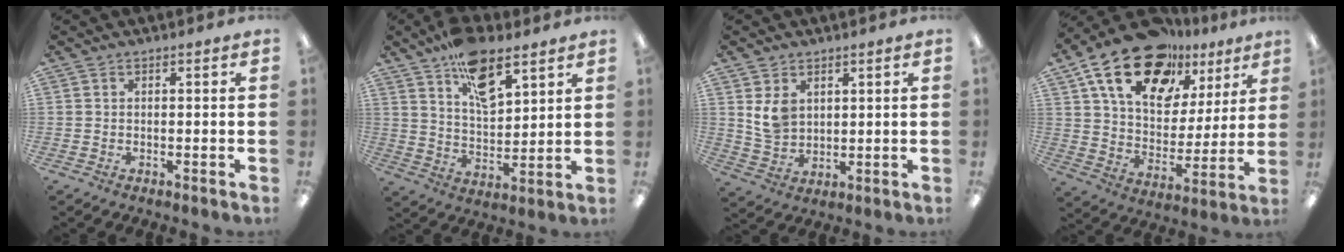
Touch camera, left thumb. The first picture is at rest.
{"total": 13.5, "force": [8.6, 6.2, 8.3], "torque": [-0.130, -0.039, 0.153]}
{"total": 6.6, "force": [3.1, 4.9, 3.1], "torque": [-0.064, -0.006, 0.059]}
{"total": 20.7, "force": [13.3, 11.5, 11.0], "torque": [-0.195, -0.068, 0.239]}